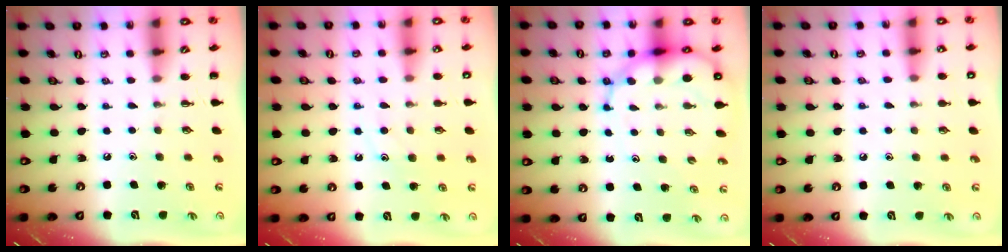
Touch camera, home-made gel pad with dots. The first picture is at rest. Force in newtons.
{"total": 9.1, "press": 9.1, "slide": 1.0}
{"total": 10.3, "press": 9.9, "slide": 2.8}
{"total": 8.8, "press": 8.5, "slide": 2.1}